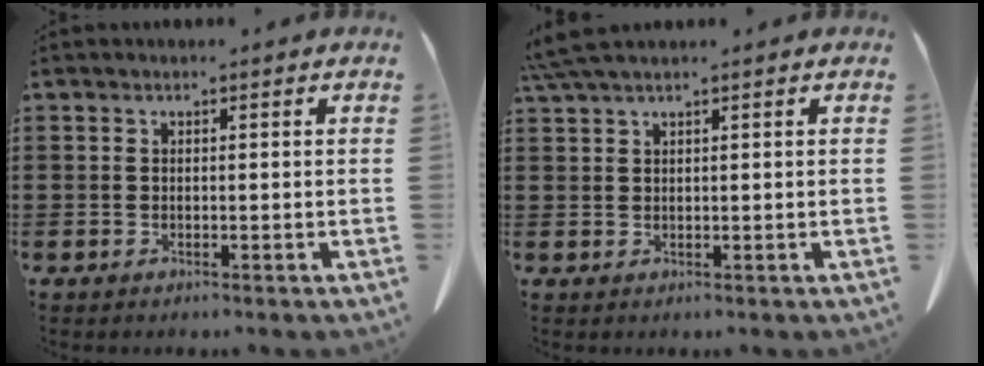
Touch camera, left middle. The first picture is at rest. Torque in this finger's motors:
{"motor_torque": [0.10, 0.06, 0.04, 0.06]}